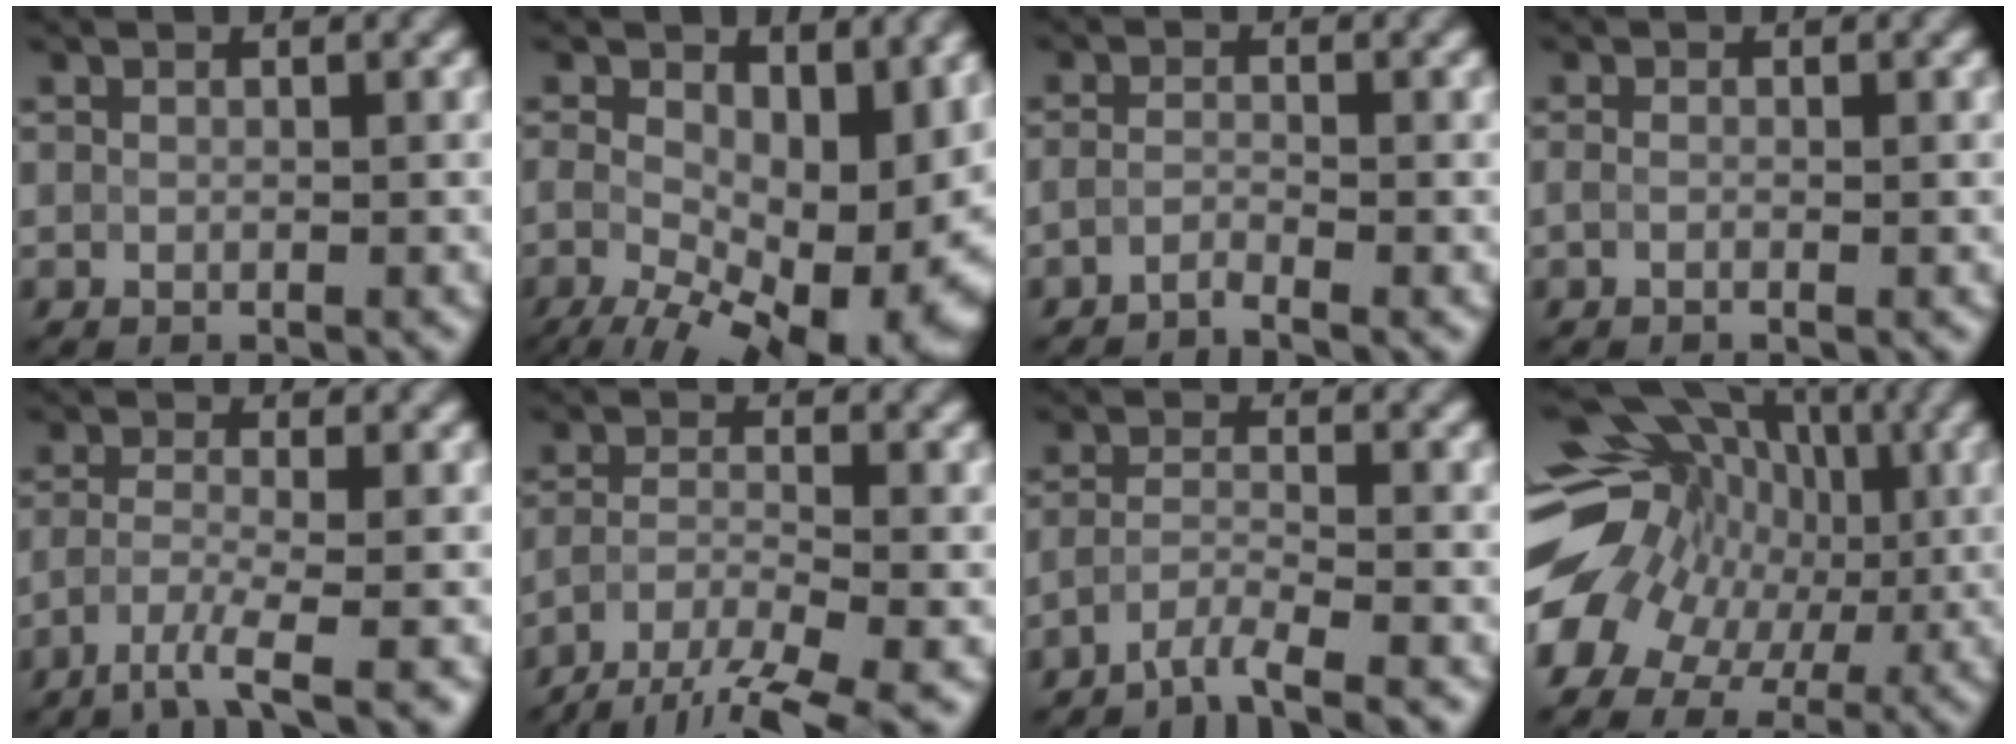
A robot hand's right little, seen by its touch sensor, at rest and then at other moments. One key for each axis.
{"total": 16.9, "fx": -2.6, "fy": 8.9, "fz": 14.1, "tx": -0.201, "ty": -0.037, "tz": -0.012}
{"total": 1.7, "fx": -1.7, "fy": -0.1, "fz": 0.3, "tx": 0.000, "ty": 0.000, "tz": -0.033}
{"total": 1.1, "fx": -0.6, "fy": 0.3, "fz": 0.9, "tx": -0.005, "ty": -0.002, "tz": -0.008}
{"total": 3.8, "fx": -2.8, "fy": 0.2, "fz": 2.6, "tx": -0.043, "ty": -0.001, "tz": -0.059}
{"total": 6.2, "fx": -5.0, "fy": 1.1, "fz": 3.5, "tx": -0.060, "ty": -0.008, "tz": -0.088}
{"total": 3.0, "fx": -2.7, "fy": 0.1, "fz": 1.2, "tx": -0.018, "ty": -0.001, "tz": -0.060}
{"total": 18.2, "fx": -0.4, "fy": 14.8, "fz": 10.6, "tx": -0.184, "ty": 0.027, "tz": -0.025}